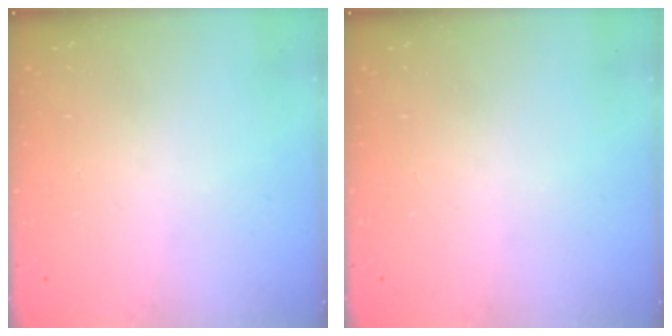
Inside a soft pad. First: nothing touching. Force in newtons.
{"total": 0.0}